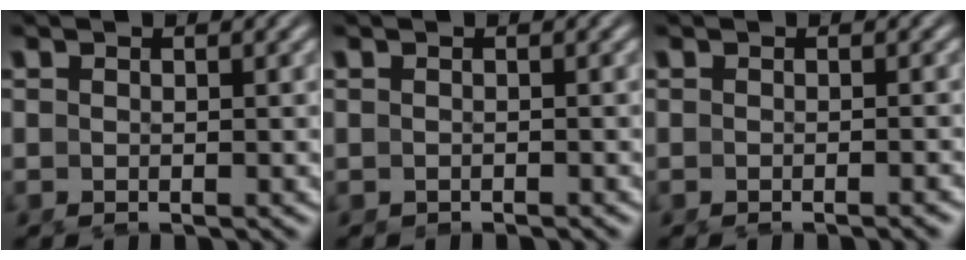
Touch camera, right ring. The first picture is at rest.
{"total": 0.9, "force": [-0.9, -0.1, 0.2], "torque": [-0.005, -0.006, -0.010]}
{"total": 1.0, "force": [-0.8, -0.3, 0.4], "torque": [-0.005, 0.004, -0.014]}